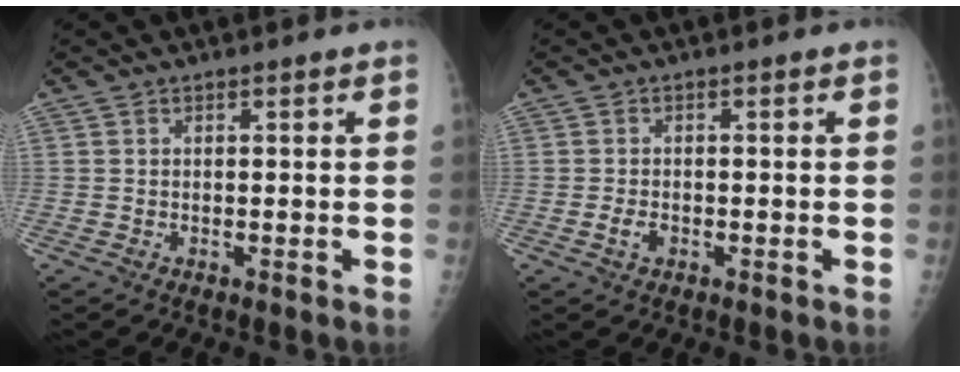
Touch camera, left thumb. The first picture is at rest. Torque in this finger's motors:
{"motor_torque": [-0.30, 0.39, 0.24, 0.07, 0.03]}